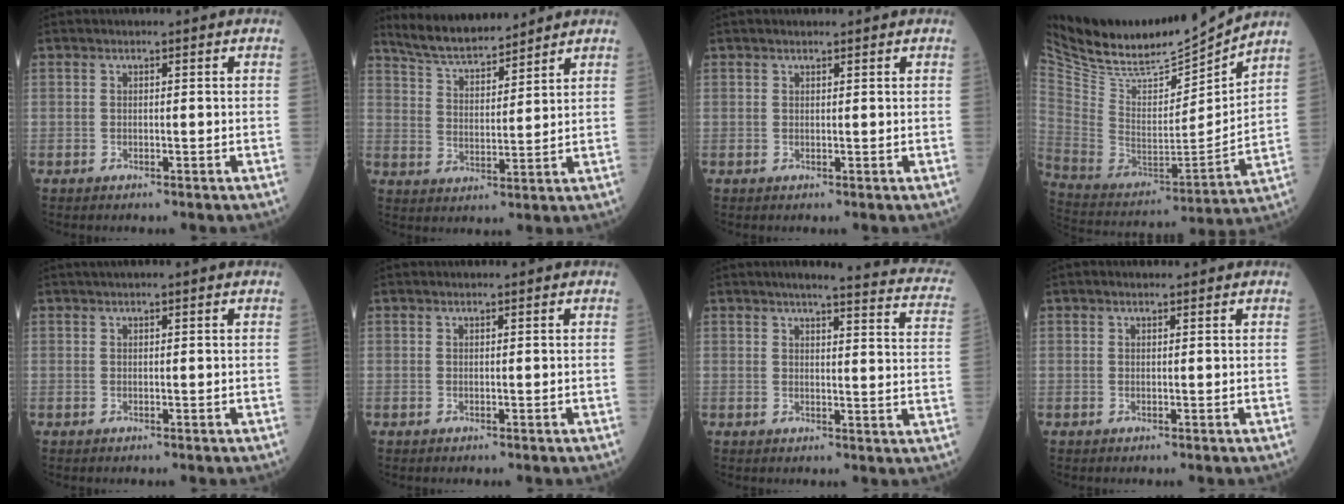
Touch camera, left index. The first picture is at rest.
{"total": 9.0, "force": [8.5, 1.2, 2.6], "torque": [-0.058, 0.017, 0.161]}
{"total": 1.2, "force": [1.0, 0.3, 0.6], "torque": [-0.012, 0.014, 0.017]}
{"total": 21.5, "force": [19.9, 3.0, 7.5], "torque": [-0.161, -0.031, 0.346]}
{"total": 1.5, "force": [1.1, -0.2, 1.0], "torque": [-0.017, 0.014, 0.022]}
{"total": 0.0}
{"total": 17.5, "force": [15.1, 1.7, 8.6], "torque": [-0.097, -0.027, 0.157]}
{"total": 1.0, "force": [0.8, 0.4, 0.4], "torque": [-0.013, 0.010, 0.012]}